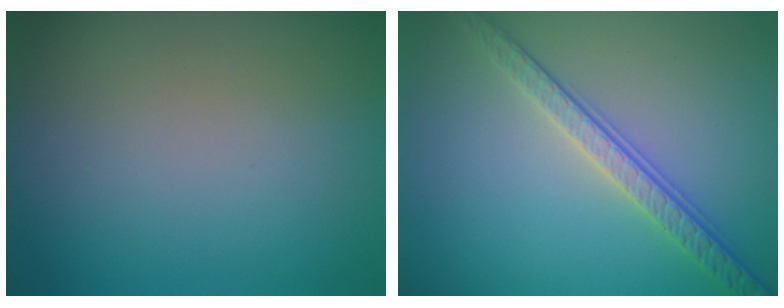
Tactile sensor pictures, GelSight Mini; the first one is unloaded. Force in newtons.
{"total": 3.6, "press": 3.2, "slide": 1.7}